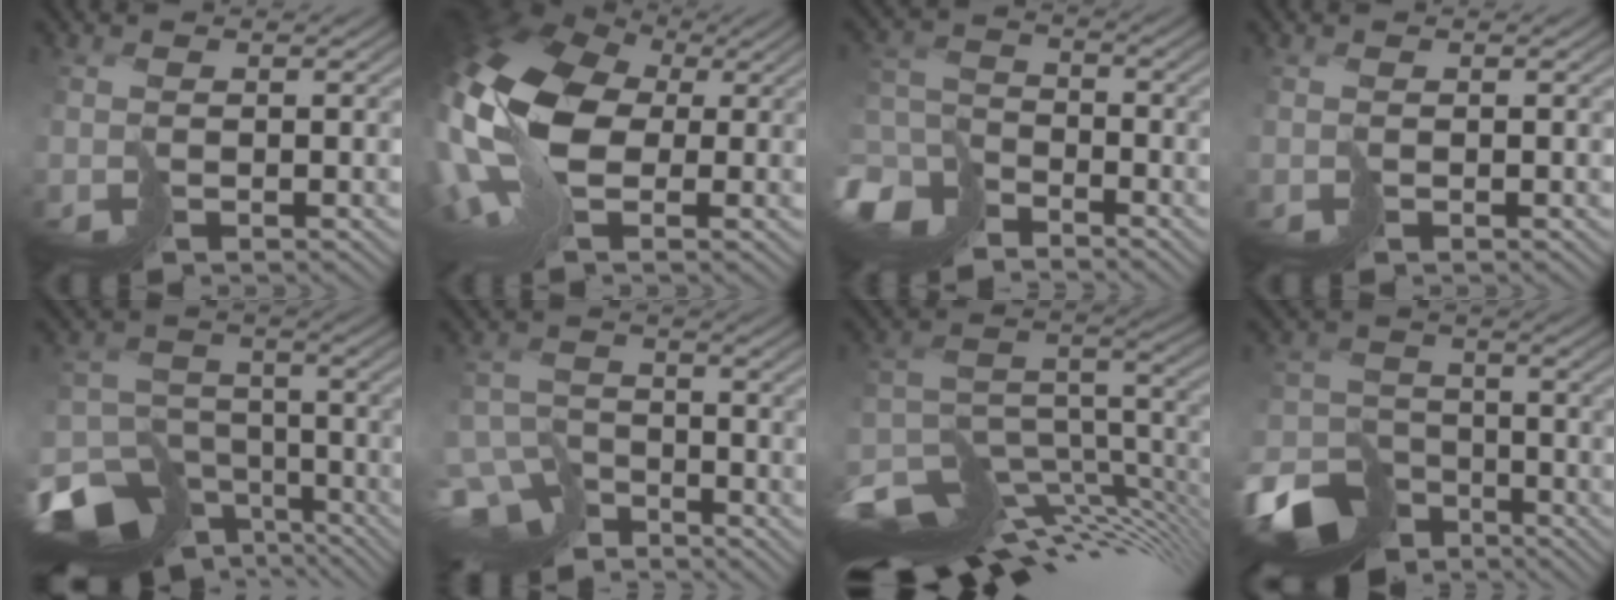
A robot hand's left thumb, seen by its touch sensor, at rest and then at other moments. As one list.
[{"total": 16.0, "force": [1.0, 9.8, 12.6], "torque": [-0.295, -0.008, 0.017]}, {"total": 9.6, "force": [-7.1, 5.0, 4.2], "torque": [-0.106, -0.013, -0.155]}, {"total": 0.0}, {"total": 16.8, "force": [-11.3, 10.4, 6.9], "torque": [-0.192, -0.045, -0.152]}, {"total": 10.5, "force": [-8.2, 5.8, 3.1], "torque": [-0.090, -0.027, -0.123]}, {"total": 15.4, "force": [-10.9, 5.5, 9.3], "torque": [-0.180, 0.001, -0.163]}, {"total": 13.9, "force": [-9.9, 8.0, 5.6], "torque": [-0.140, -0.041, -0.151]}]